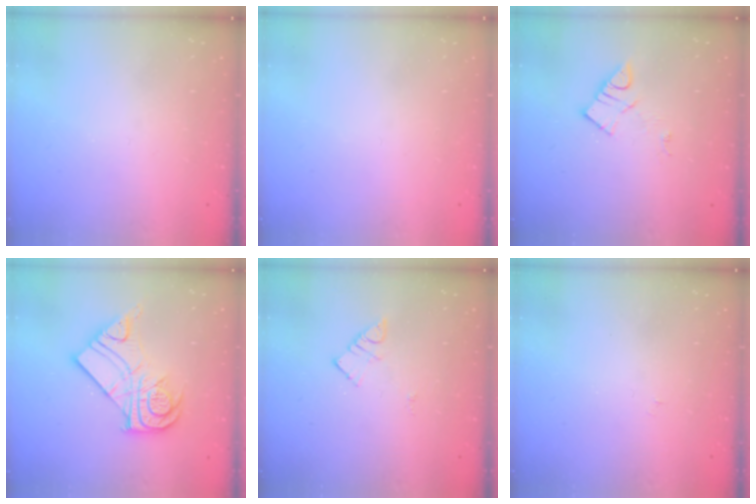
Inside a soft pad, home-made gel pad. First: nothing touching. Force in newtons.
{"total": 1.7, "press": 1.6, "slide": 0.1}
{"total": 6.4, "press": 6.4, "slide": 0.3}
{"total": 16.1, "press": 16.0, "slide": 1.5}
{"total": 4.8, "press": 4.8, "slide": 0.5}
{"total": 3.0, "press": 3.0, "slide": 0.3}